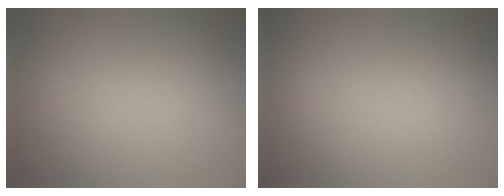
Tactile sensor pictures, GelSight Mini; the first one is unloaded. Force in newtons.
{"total": 0.0}